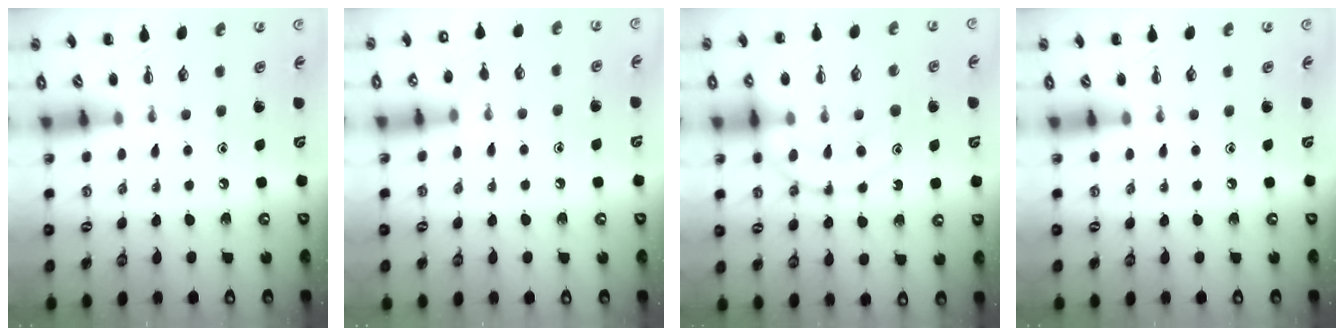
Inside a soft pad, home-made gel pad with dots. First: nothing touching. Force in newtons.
{"total": 6.7, "press": 6.4, "slide": 2.3}
{"total": 14.8, "press": 14.7, "slide": 1.4}
{"total": 0.0}